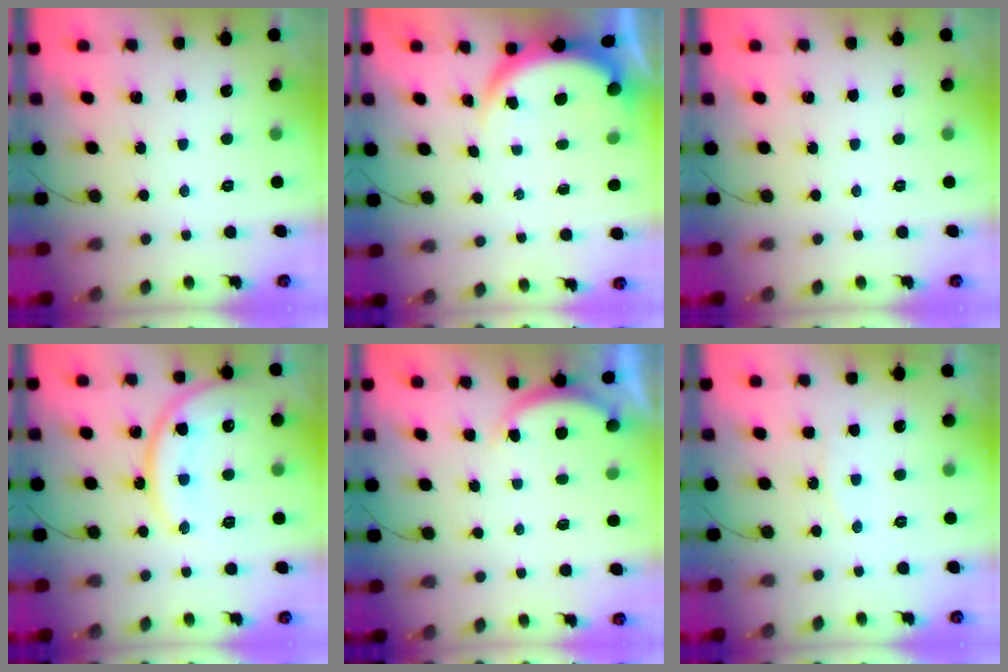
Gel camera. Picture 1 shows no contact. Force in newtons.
{"total": 3.8, "press": 3.8, "slide": 0.1}
{"total": 0.0}
{"total": 14.3, "press": 14.3, "slide": 1.1}
{"total": 2.5, "press": 2.4, "slide": 0.6}
{"total": 4.2, "press": 4.0, "slide": 1.4}